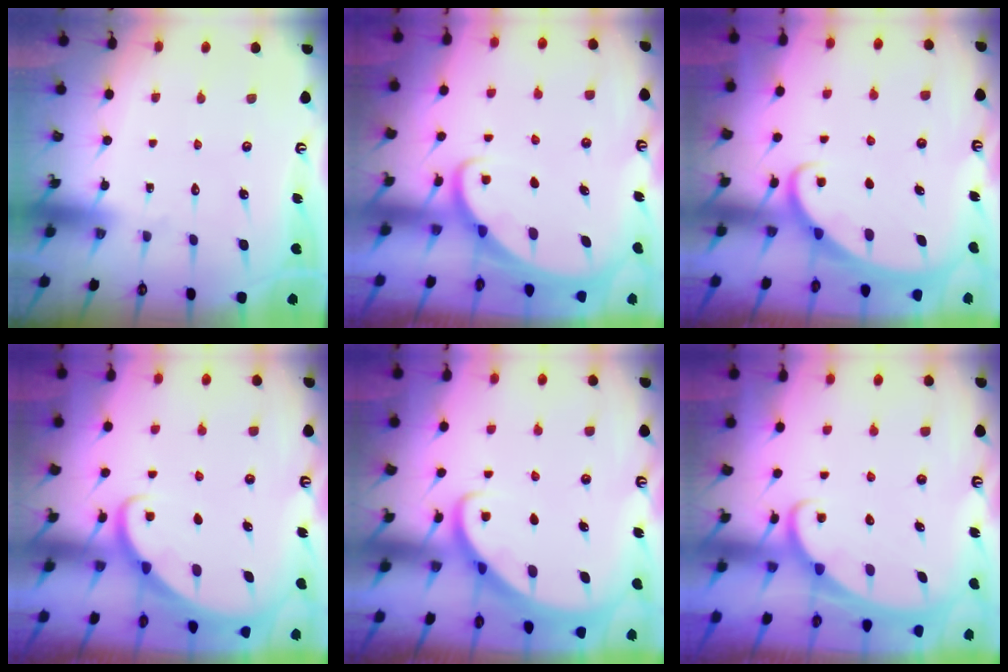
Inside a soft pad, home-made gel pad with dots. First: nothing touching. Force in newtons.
{"total": 2.7, "press": 2.7, "slide": 0.4}
{"total": 2.1, "press": 2.1, "slide": 0.1}
{"total": 2.0, "press": 2.0, "slide": 0.2}
{"total": 2.3, "press": 2.3, "slide": 0.3}
{"total": 2.0, "press": 2.0, "slide": 0.1}